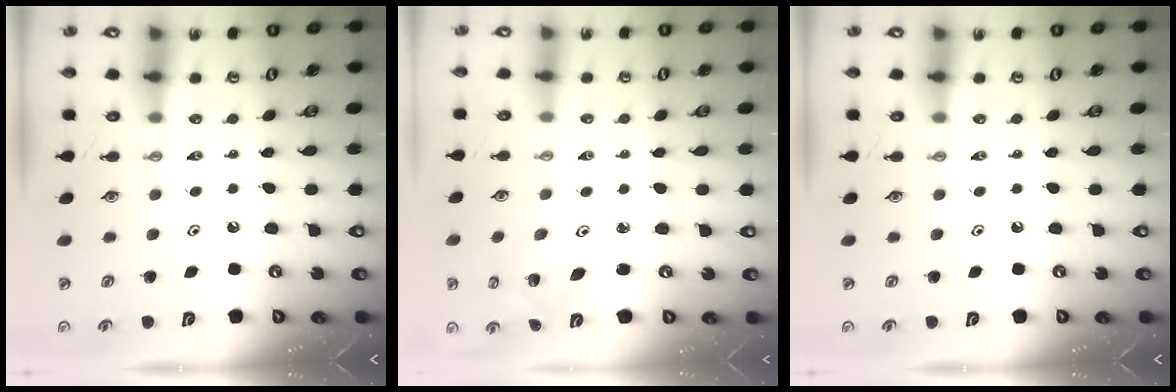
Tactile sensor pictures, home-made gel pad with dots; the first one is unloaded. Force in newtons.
{"total": 2.7, "press": 2.7, "slide": 0.2}
{"total": 0.0}